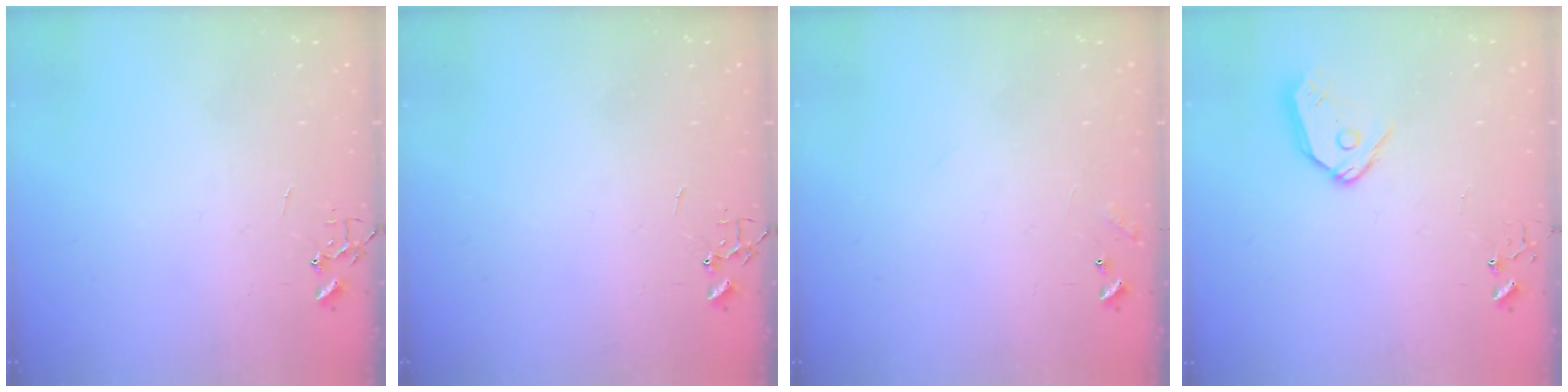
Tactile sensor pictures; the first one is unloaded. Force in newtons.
{"total": 0.0}
{"total": 6.9, "press": 6.9, "slide": 0.4}
{"total": 9.4, "press": 9.4, "slide": 0.7}